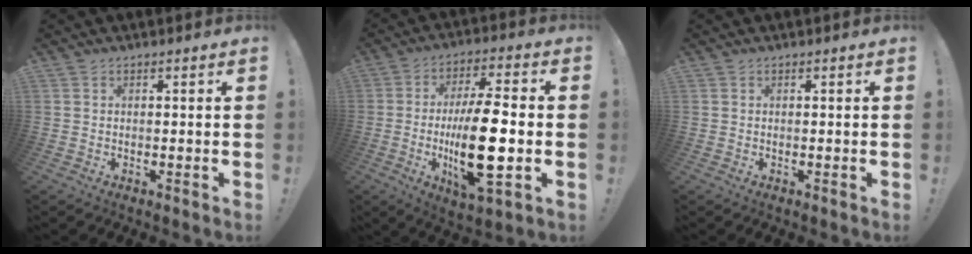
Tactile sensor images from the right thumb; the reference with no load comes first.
{"total": 19.1, "force": [-3.0, 5.7, 18.0], "torque": [-0.316, -0.004, -0.048]}
{"total": 0.0}